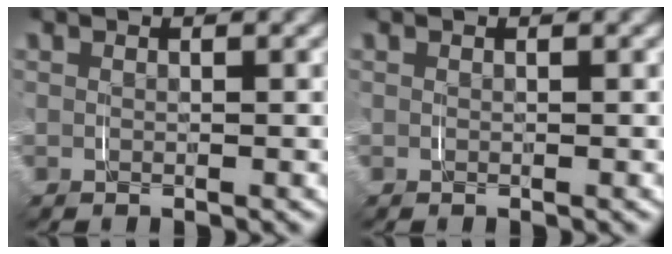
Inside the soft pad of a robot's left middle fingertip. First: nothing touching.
{"total": 0.0}